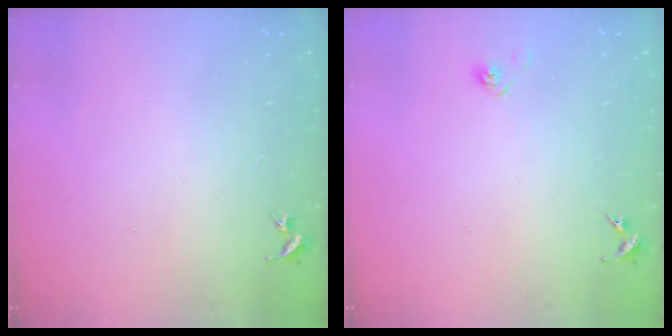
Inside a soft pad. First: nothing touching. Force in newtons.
{"total": 3.8, "press": 3.7, "slide": 1.0}